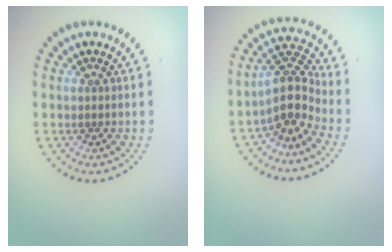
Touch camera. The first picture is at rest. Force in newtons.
{"total": 3.8, "press": 2.8, "slide": 2.5}